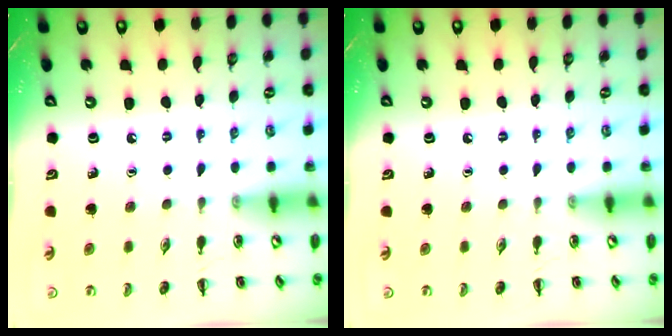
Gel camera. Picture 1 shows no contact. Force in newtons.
{"total": 0.0}